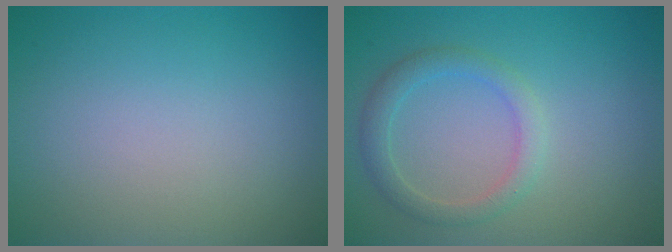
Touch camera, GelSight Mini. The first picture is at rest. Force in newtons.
{"total": 2.4, "press": 2.4, "slide": 0.1}